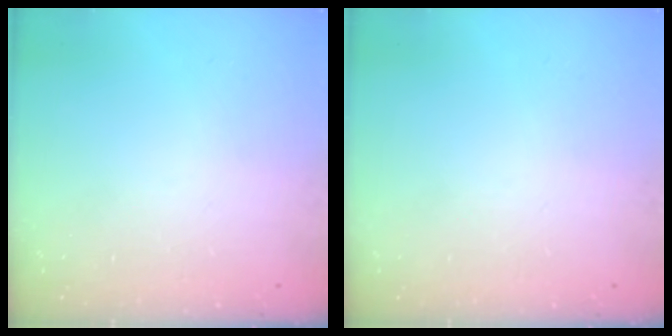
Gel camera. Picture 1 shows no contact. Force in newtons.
{"total": 0.0}